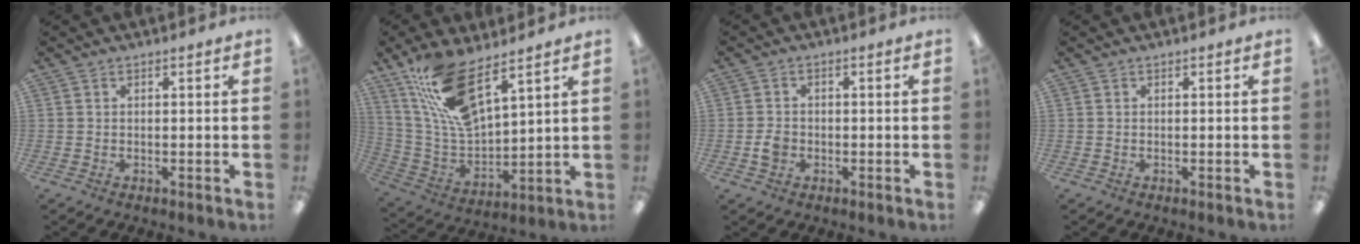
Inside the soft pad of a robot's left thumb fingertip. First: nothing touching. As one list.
[{"total": 16.0, "force": [11.1, 5.6, 10.1], "torque": [-0.223, -0.051, 0.201]}, {"total": 3.0, "force": [-0.6, 2.4, 1.8], "torque": [-0.031, 0.005, -0.011]}, {"total": 0.0}]